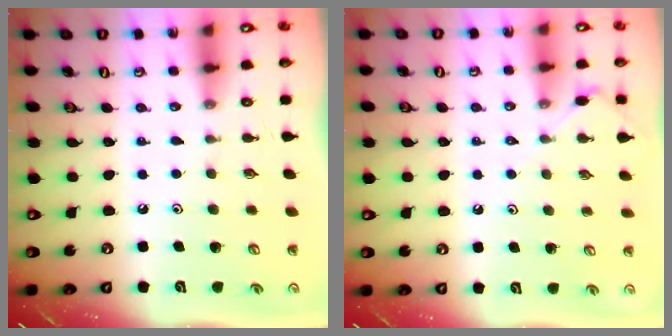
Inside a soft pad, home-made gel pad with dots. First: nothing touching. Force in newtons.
{"total": 4.7, "press": 4.6, "slide": 0.7}